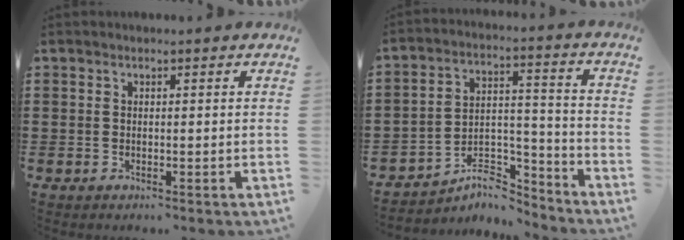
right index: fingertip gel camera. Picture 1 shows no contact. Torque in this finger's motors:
{"motor_torque": [-0.38, -0.31, -1.05, -0.21]}